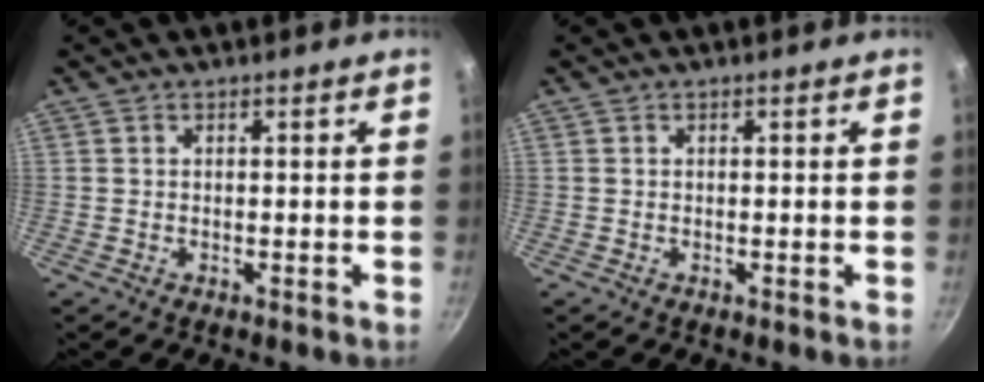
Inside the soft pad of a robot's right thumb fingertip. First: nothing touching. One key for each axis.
{"total": 0.0}